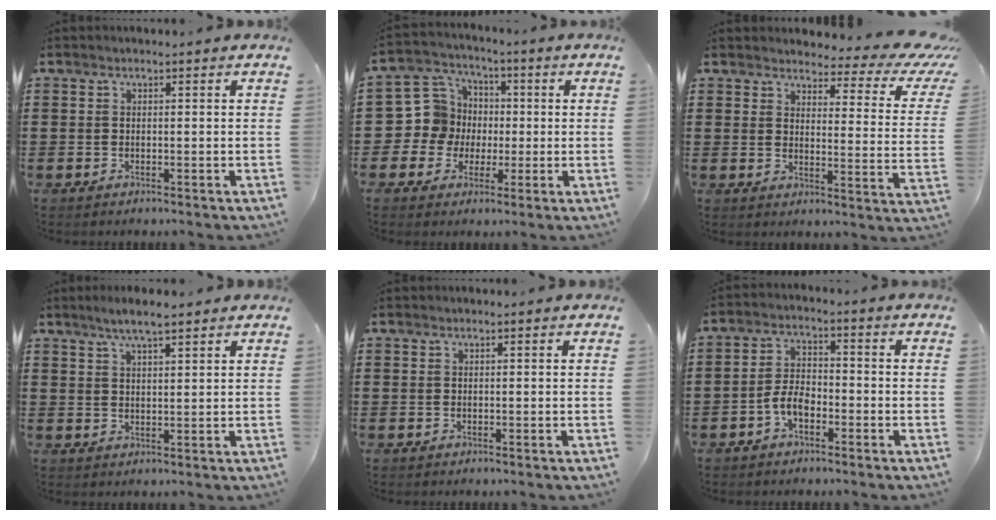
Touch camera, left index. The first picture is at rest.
{"total": 7.9, "force": [0.0, 7.8, 1.0], "torque": [-0.071, 0.004, 0.000]}
{"total": 4.2, "force": [3.5, 0.9, 2.1], "torque": [-0.046, -0.029, 0.052]}
{"total": 4.0, "force": [3.0, 0.6, 2.5], "torque": [-0.056, 0.004, 0.053]}
{"total": 0.0}
{"total": 4.5, "force": [-2.3, 2.2, 3.1], "torque": [-0.076, 0.003, -0.050]}